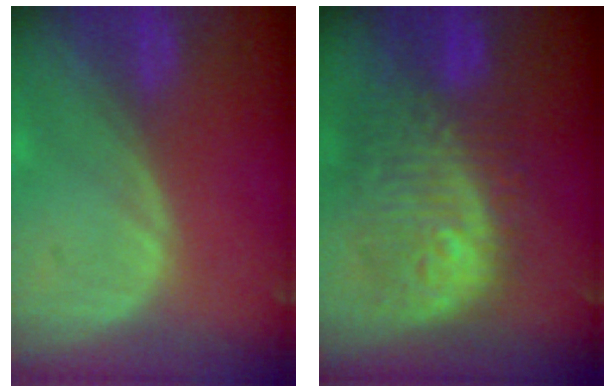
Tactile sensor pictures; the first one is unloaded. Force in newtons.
{"total": 11.3, "press": 10.6, "slide": 3.9}